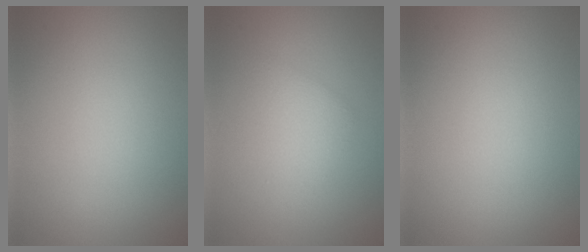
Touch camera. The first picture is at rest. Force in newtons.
{"total": 2.2, "press": 2.2, "slide": 0.1}
{"total": 0.0}